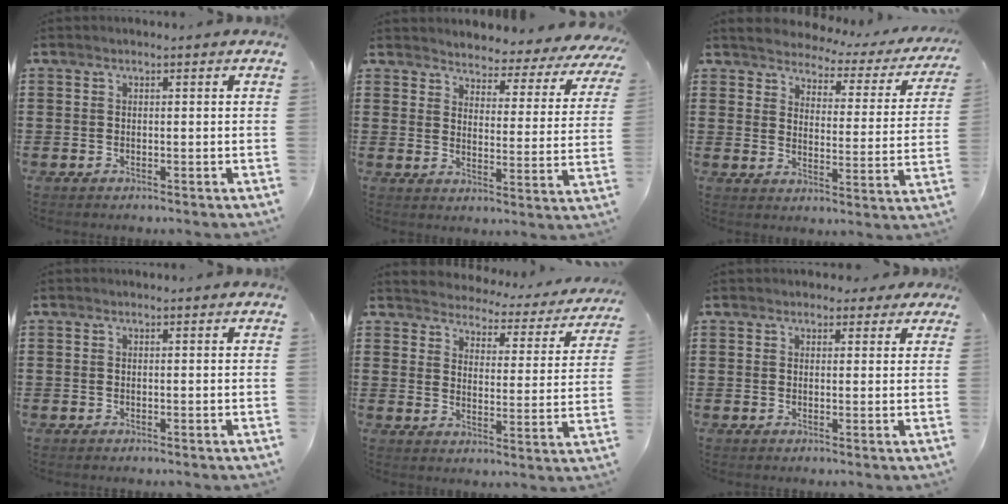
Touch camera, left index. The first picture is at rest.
{"total": 3.2, "force": [3.1, 0.5, -0.3], "torque": [-0.013, -0.034, 0.045]}
{"total": 2.9, "force": [2.9, 0.3, -0.1], "torque": [-0.023, -0.028, 0.042]}
{"total": 0.0}
{"total": 2.9, "force": [2.8, 0.4, -0.2], "torque": [-0.019, -0.030, 0.040]}
{"total": 1.8, "force": [1.5, 1.1, 0.2], "torque": [-0.003, 0.005, 0.025]}